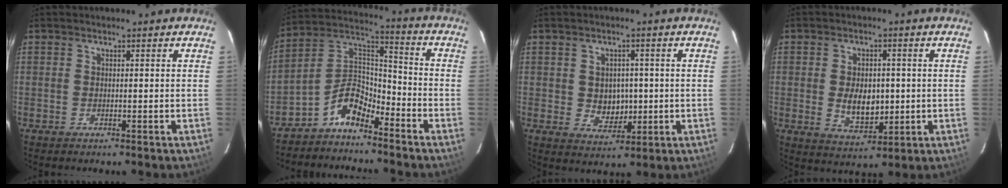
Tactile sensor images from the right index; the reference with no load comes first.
{"total": 8.8, "force": [-6.3, 3.8, 4.9], "torque": [-0.107, 0.036, -0.127]}
{"total": 5.4, "force": [0.0, 4.7, 2.7], "torque": [-0.047, 0.002, 0.013]}
{"total": 7.6, "force": [-0.3, 4.9, 5.8], "torque": [-0.105, -0.005, 0.007]}